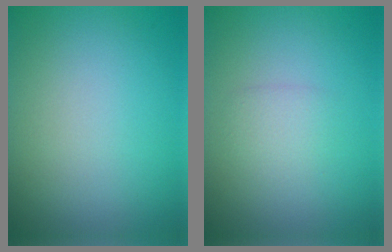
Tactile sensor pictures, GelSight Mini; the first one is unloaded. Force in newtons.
{"total": 1.4, "press": 1.4, "slide": 0.0}